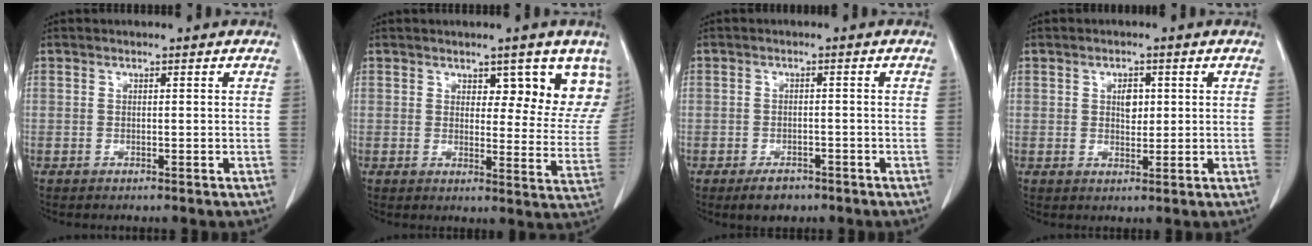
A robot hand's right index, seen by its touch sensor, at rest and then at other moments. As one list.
[{"total": 8.9, "force": [6.1, 3.6, 5.4], "torque": [-0.045, -0.020, 0.066]}, {"total": 3.5, "force": [-2.4, 1.9, 1.6], "torque": [-0.024, 0.001, -0.030]}, {"total": 2.6, "force": [0.7, 1.6, 2.0], "torque": [-0.030, 0.000, 0.012]}]